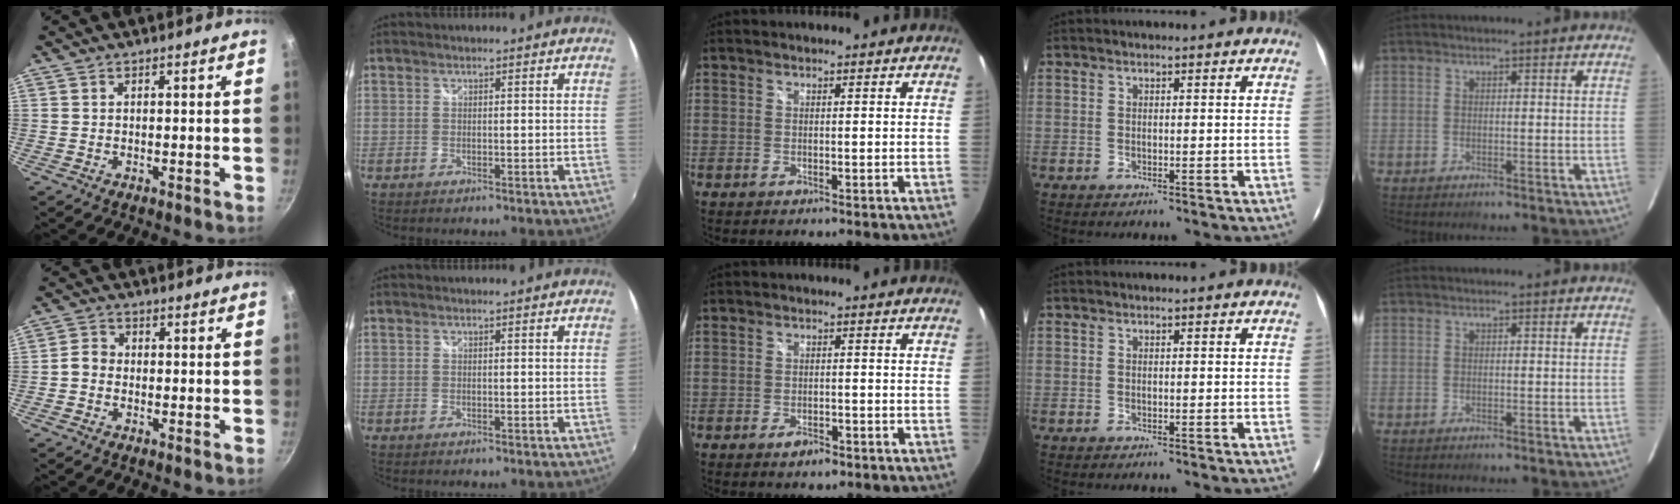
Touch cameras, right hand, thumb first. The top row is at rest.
{"thumb": {"total": 3.0, "force": [-0.9, 2.5, 1.4], "torque": [-0.020, 0.016, -0.028]}, "middle": {"total": 2.8, "force": [-1.8, 1.4, 1.6], "torque": [-0.033, -0.004, -0.028]}}